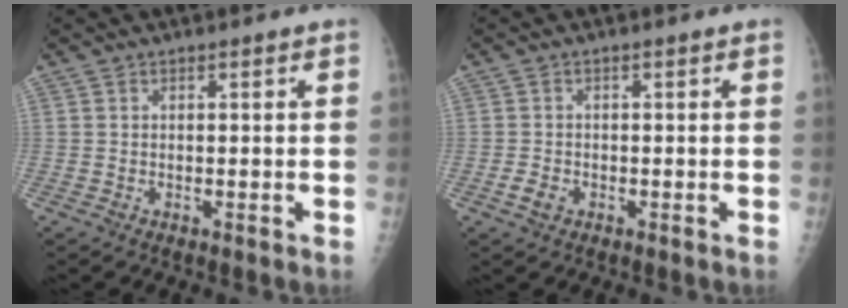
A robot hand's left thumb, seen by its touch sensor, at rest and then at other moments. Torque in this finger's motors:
{"motor_torque": [-0.34, 0.51, 0.11, 0.16, 0.00]}